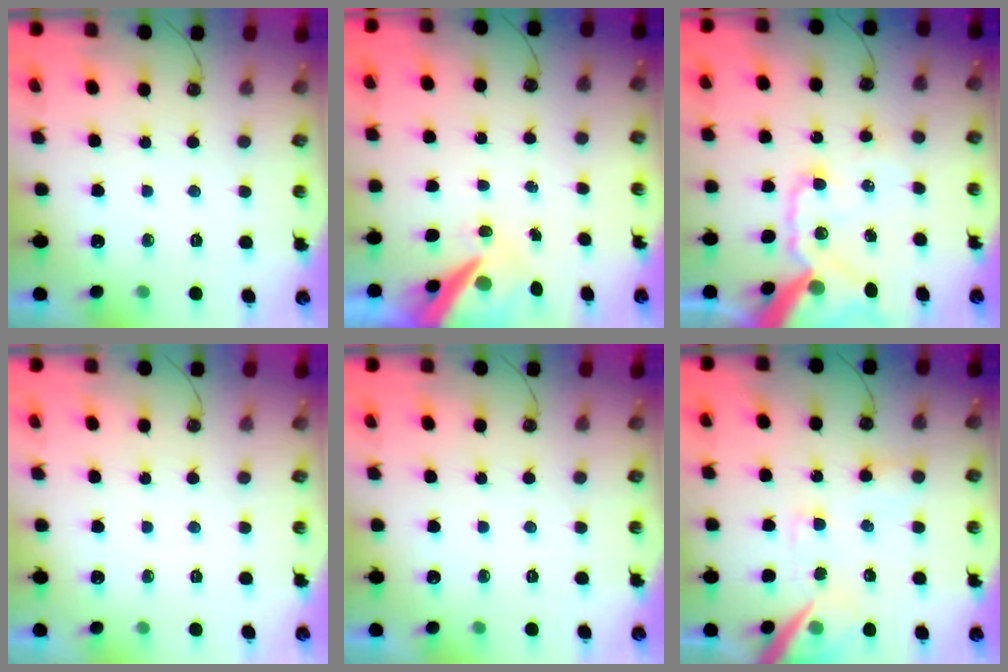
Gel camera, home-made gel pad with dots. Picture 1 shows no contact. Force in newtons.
{"total": 11.7, "press": 11.6, "slide": 1.3}
{"total": 21.5, "press": 21.4, "slide": 2.9}
{"total": 0.0}
{"total": 0.0}
{"total": 13.7, "press": 13.6, "slide": 1.7}